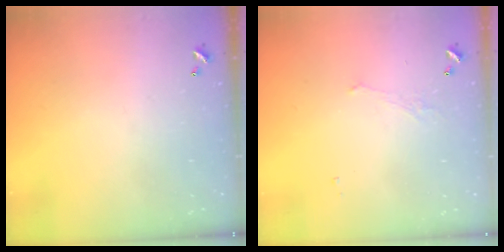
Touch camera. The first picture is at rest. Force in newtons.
{"total": 1.1, "press": 0.8, "slide": 0.7}